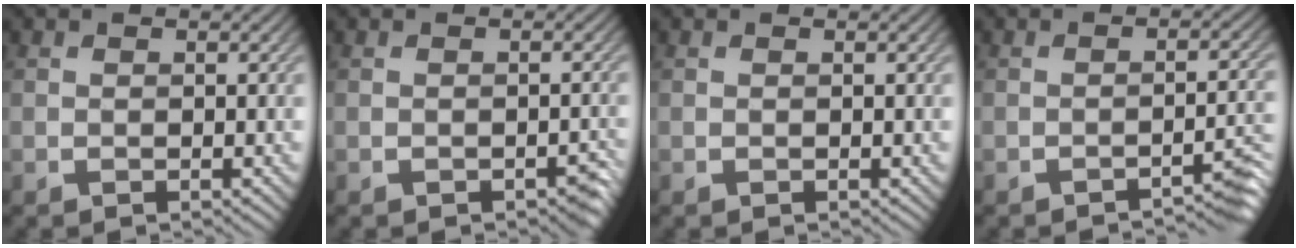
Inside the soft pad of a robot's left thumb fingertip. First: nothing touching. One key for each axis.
{"total": 1.3, "fx": -0.8, "fy": 0.5, "fz": 0.8, "tx": -0.010, "ty": -0.002, "tz": -0.010}
{"total": 0.0}
{"total": 4.0, "fx": -3.0, "fy": 0.5, "fz": 2.7, "tx": -0.027, "ty": 0.013, "tz": -0.047}